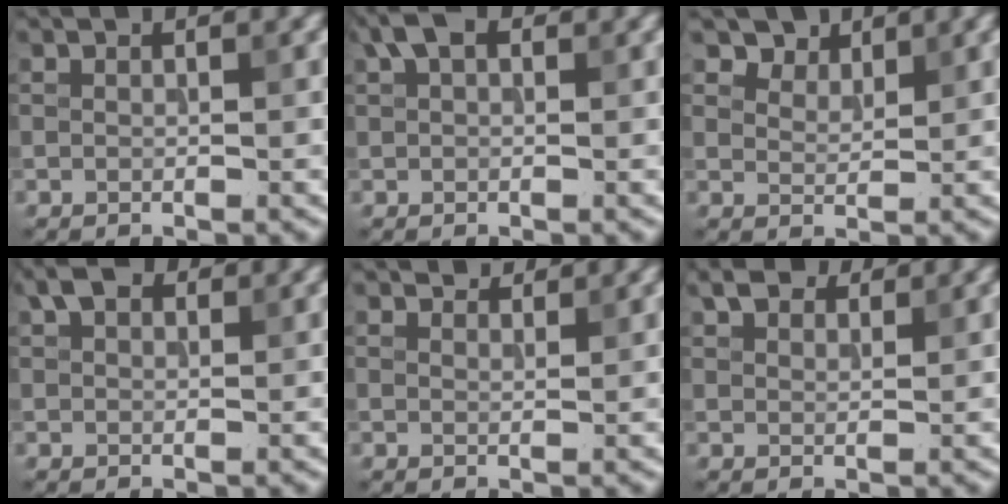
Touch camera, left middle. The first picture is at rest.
{"total": 2.8, "force": [1.5, 1.6, 1.7], "torque": [-0.026, 0.008, 0.019]}
{"total": 3.3, "force": [2.9, 1.5, 0.7], "torque": [-0.028, -0.020, 0.062]}
{"total": 2.6, "force": [1.6, 1.5, 1.4], "torque": [-0.028, 0.010, 0.028]}
{"total": 2.4, "force": [2.3, 0.4, 0.5], "torque": [-0.015, 0.004, 0.030]}
{"total": 2.7, "force": [2.1, 1.3, 0.9], "torque": [-0.021, 0.008, 0.041]}